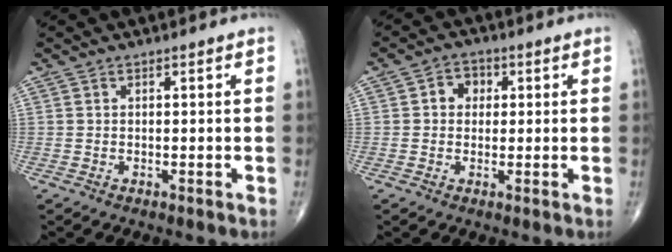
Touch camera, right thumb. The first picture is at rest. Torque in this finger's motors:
{"motor_torque": [0.24, 0.80, 0.20, 0.03, 0.01]}